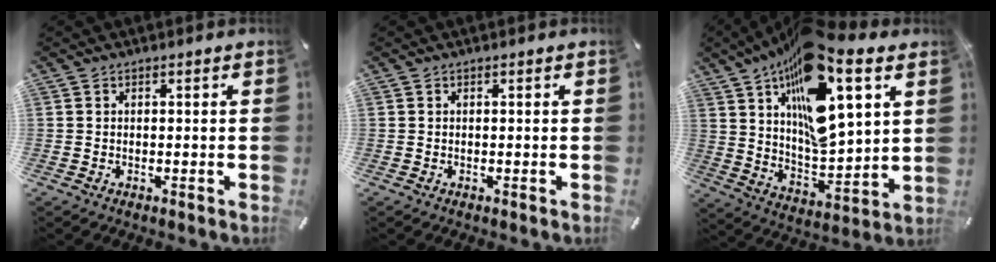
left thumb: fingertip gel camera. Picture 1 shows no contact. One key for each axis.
{"total": 0.0}
{"total": 23.4, "fx": 11.9, "fy": 10.2, "fz": 17.3, "tx": -0.286, "ty": -0.057, "tz": 0.206}